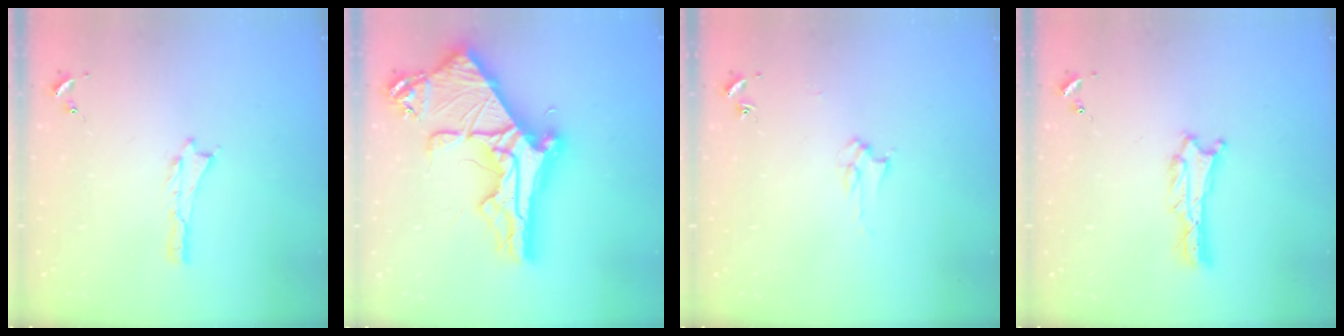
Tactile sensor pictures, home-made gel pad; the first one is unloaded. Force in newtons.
{"total": 16.9, "press": 16.8, "slide": 1.7}
{"total": 2.8, "press": 2.8, "slide": 0.4}
{"total": 0.9, "press": 0.9, "slide": 0.1}